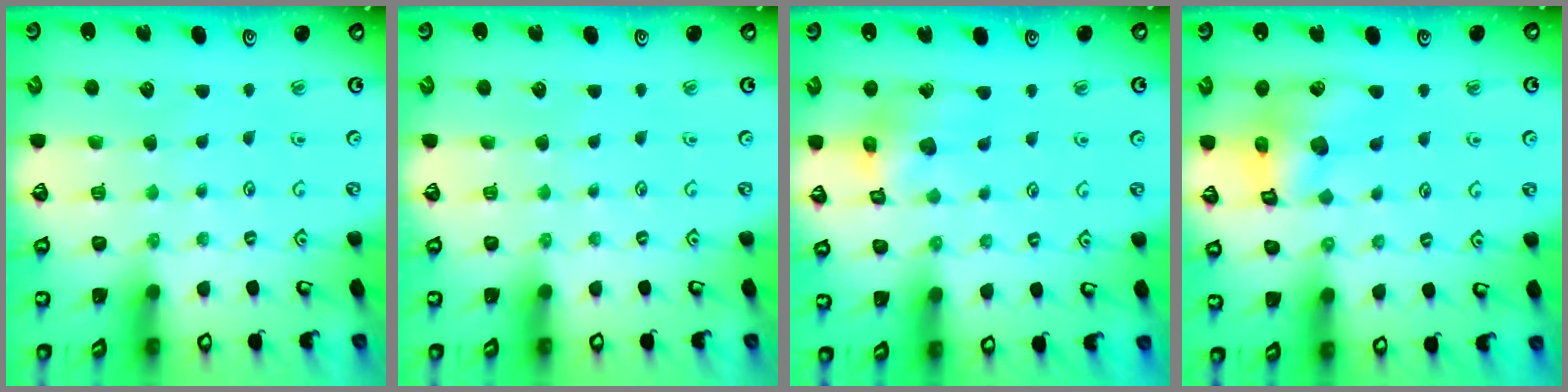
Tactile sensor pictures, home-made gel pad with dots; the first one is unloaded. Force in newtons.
{"total": 0.0}
{"total": 12.9, "press": 12.8, "slide": 1.8}
{"total": 13.9, "press": 13.8, "slide": 1.9}